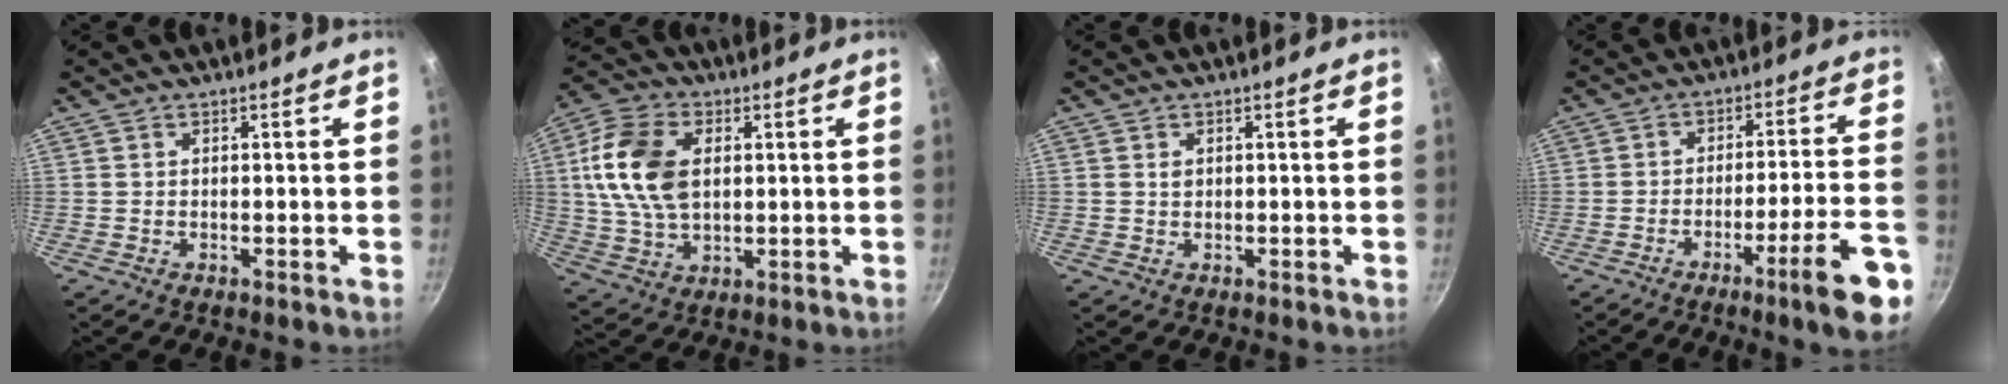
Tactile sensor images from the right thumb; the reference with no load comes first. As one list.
[{"total": 14.9, "force": [2.5, 9.7, 11.0], "torque": [-0.200, 0.003, 0.045]}, {"total": 1.1, "force": [0.4, 0.8, 0.6], "torque": [-0.011, 0.002, 0.009]}, {"total": 13.0, "force": [-7.0, 1.2, 10.9], "torque": [-0.149, 0.041, -0.098]}]